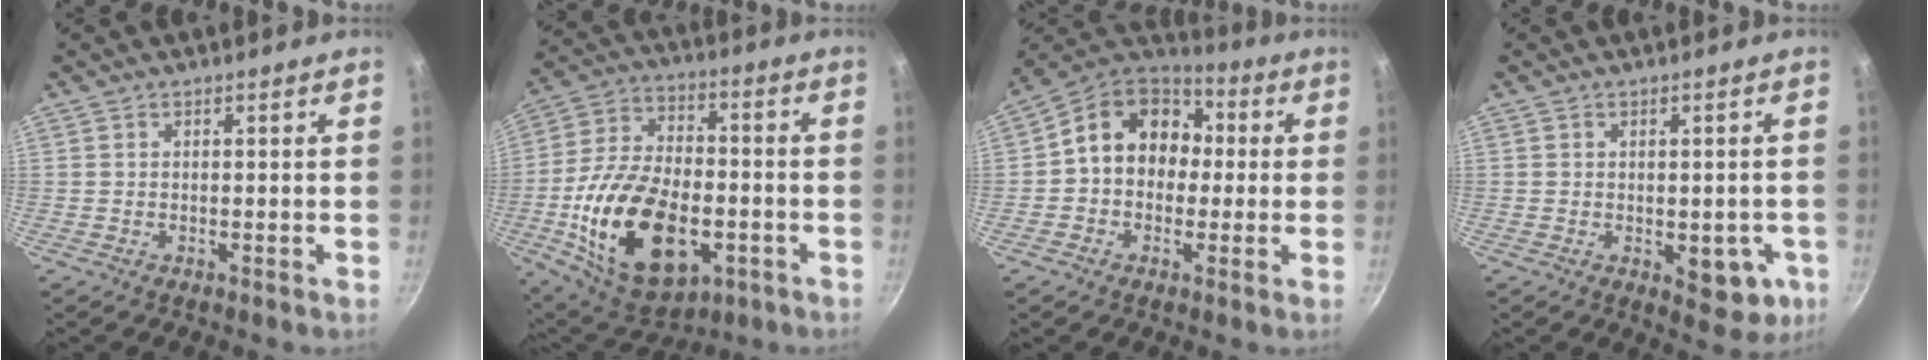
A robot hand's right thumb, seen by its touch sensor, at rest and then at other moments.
{"total": 24.7, "force": [-6.4, 14.6, 18.9], "torque": [-0.326, 0.025, -0.098]}
{"total": 13.7, "force": [1.0, 11.2, 7.8], "torque": [-0.081, 0.041, -0.006]}
{"total": 7.7, "force": [-1.9, 4.5, 6.0], "torque": [-0.039, 0.005, -0.017]}